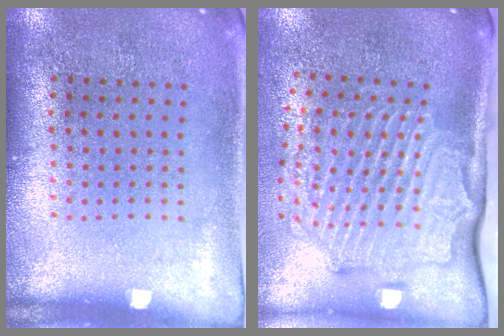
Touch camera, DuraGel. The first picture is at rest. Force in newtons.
{"total": 3.1, "press": 2.3, "slide": 2.0}